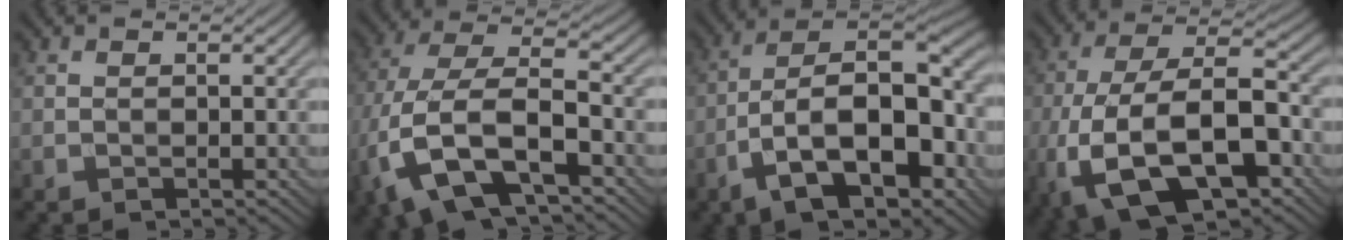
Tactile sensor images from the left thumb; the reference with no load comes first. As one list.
[{"total": 15.3, "force": [-6.0, 7.8, 11.7], "torque": [-0.286, -0.026, -0.106]}, {"total": 16.1, "force": [-6.1, 7.6, 12.8], "torque": [-0.209, -0.011, -0.103]}, {"total": 16.1, "force": [-6.7, 7.5, 12.5], "torque": [-0.247, -0.014, -0.123]}]